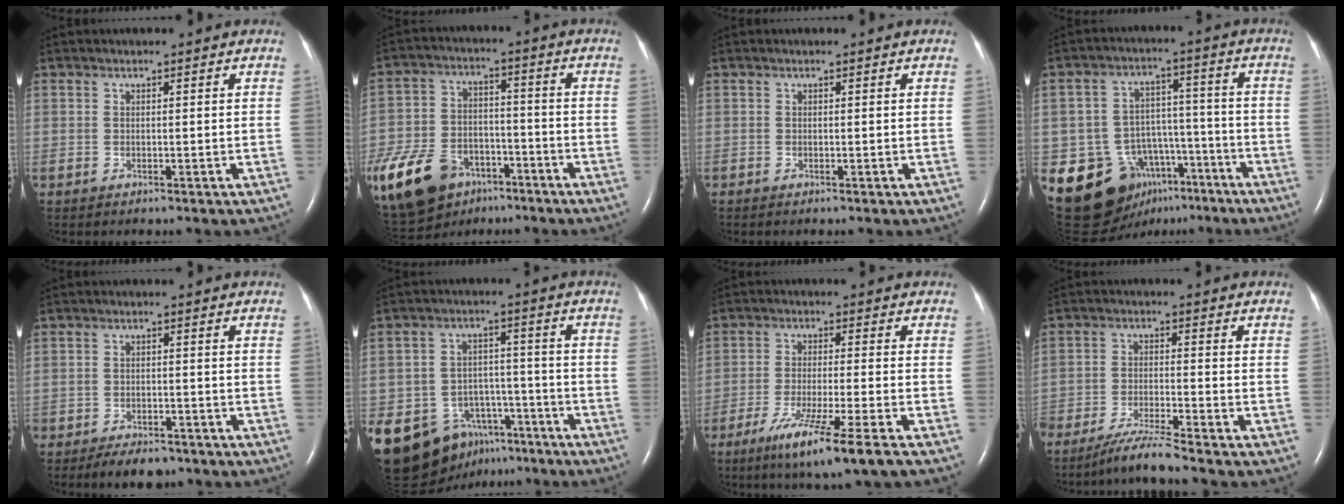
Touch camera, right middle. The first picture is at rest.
{"total": 25.5, "force": [-14.7, 16.1, 13.2], "torque": [-0.370, -0.017, -0.246]}
{"total": 0.0}
{"total": 14.7, "force": [-8.5, 11.2, 4.3], "torque": [-0.069, 0.070, -0.115]}
{"total": 4.8, "force": [-3.9, 2.1, 2.0], "torque": [-0.034, -0.001, -0.057]}
{"total": 16.6, "force": [-10.1, 11.3, 6.6], "torque": [-0.133, 0.030, -0.143]}
{"total": 10.5, "force": [-6.7, -1.2, 8.0], "torque": [-0.144, -0.034, -0.113]}
{"total": 5.6, "force": [-4.9, -1.4, 2.3], "torque": [-0.047, -0.026, -0.095]}